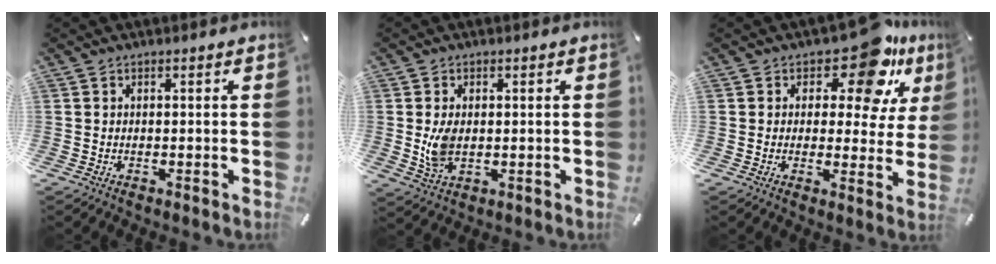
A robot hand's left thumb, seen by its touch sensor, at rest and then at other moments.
{"total": 5.9, "force": [0.2, 3.9, 4.4], "torque": [-0.078, -0.009, -0.002]}
{"total": 14.4, "force": [8.3, 6.6, 9.7], "torque": [-0.131, -0.050, 0.135]}